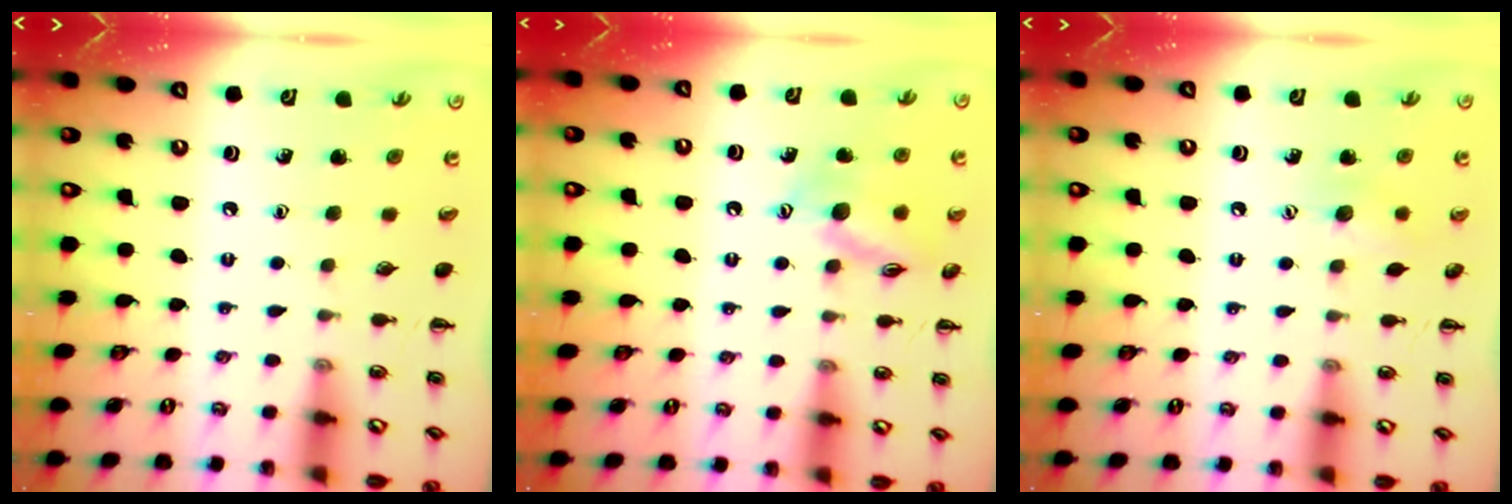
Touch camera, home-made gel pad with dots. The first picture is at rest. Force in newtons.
{"total": 12.4, "press": 12.4, "slide": 1.1}
{"total": 6.6, "press": 6.5, "slide": 1.1}